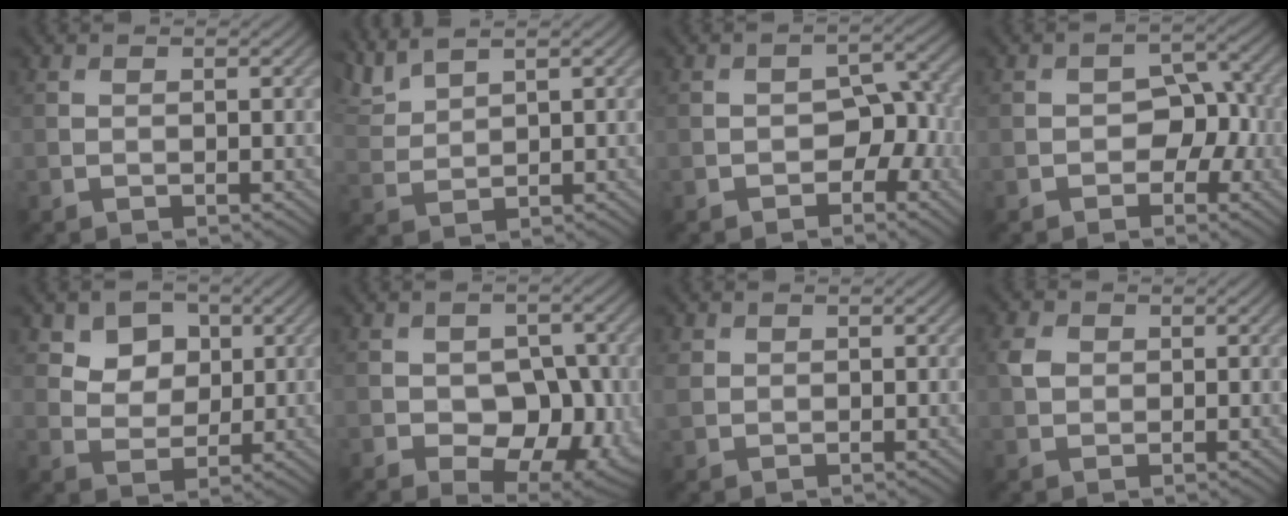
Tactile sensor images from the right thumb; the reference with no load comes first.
{"total": 3.8, "force": [3.3, 0.7, 1.8], "torque": [-0.055, 0.013, 0.077]}
{"total": 4.7, "force": [-1.8, 3.2, 2.9], "torque": [-0.031, 0.001, -0.030]}
{"total": 4.6, "force": [-1.3, 3.4, 2.8], "torque": [-0.023, 0.003, -0.028]}
{"total": 5.1, "force": [2.7, 3.7, 2.2], "torque": [-0.049, -0.022, 0.059]}
{"total": 8.9, "force": [-1.6, 6.1, 6.2], "torque": [-0.092, -0.019, -0.019]}
{"total": 1.9, "force": [0.8, 1.5, 0.7], "torque": [-0.022, -0.001, 0.017]}
{"total": 2.2, "force": [0.5, 1.8, 1.1], "torque": [-0.029, 0.003, 0.007]}